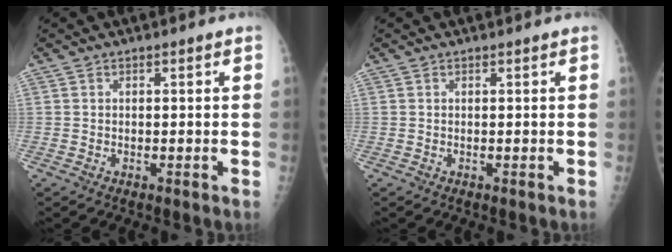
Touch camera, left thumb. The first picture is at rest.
{"total": 0.0}